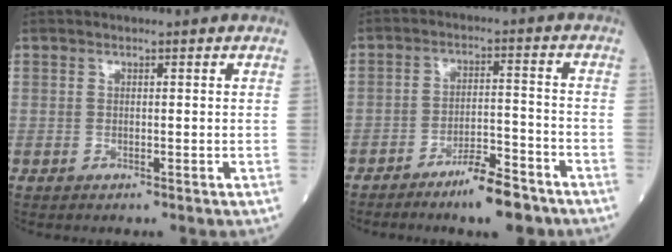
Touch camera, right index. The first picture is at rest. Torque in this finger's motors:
{"motor_torque": [0.34, -0.24, 0.16, 0.02]}